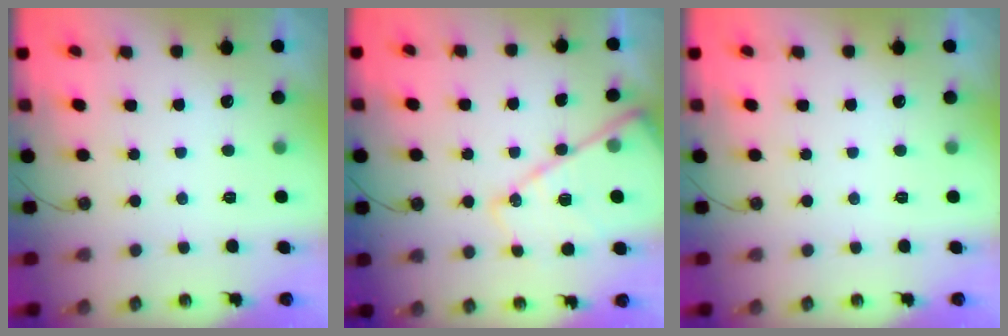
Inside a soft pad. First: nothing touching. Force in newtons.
{"total": 15.8, "press": 15.8, "slide": 1.2}
{"total": 0.0}